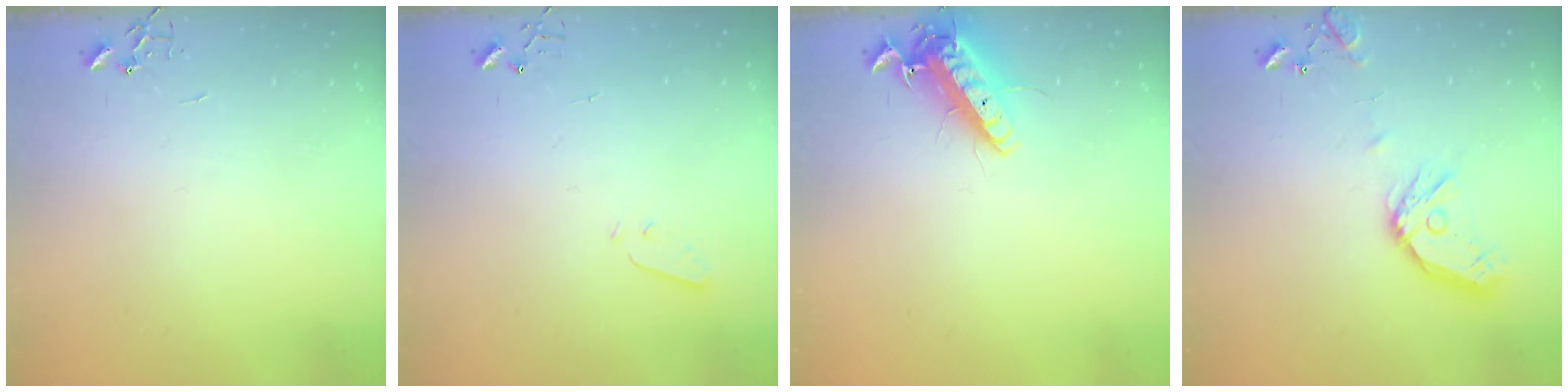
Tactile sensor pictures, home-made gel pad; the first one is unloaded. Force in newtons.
{"total": 2.9, "press": 2.9, "slide": 0.4}
{"total": 14.1, "press": 13.9, "slide": 2.6}
{"total": 13.4, "press": 13.2, "slide": 2.1}